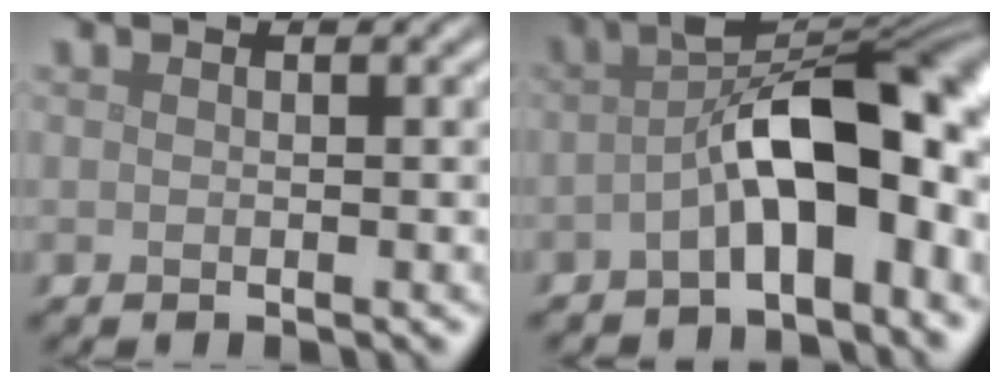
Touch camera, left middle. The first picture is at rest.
{"total": 11.0, "force": [-1.7, 4.5, 9.9], "torque": [-0.148, 0.016, -0.030]}